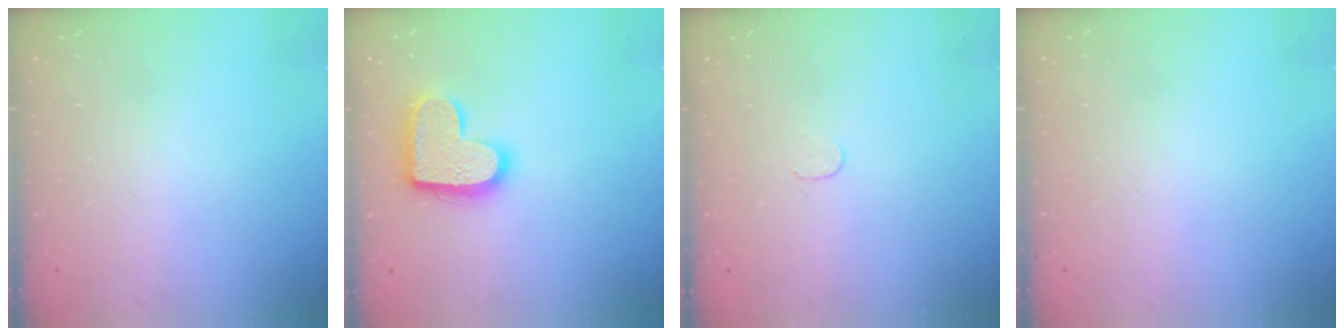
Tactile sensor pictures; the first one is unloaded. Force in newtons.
{"total": 15.6, "press": 15.6, "slide": 0.8}
{"total": 3.1, "press": 3.1, "slide": 0.3}
{"total": 0.0}